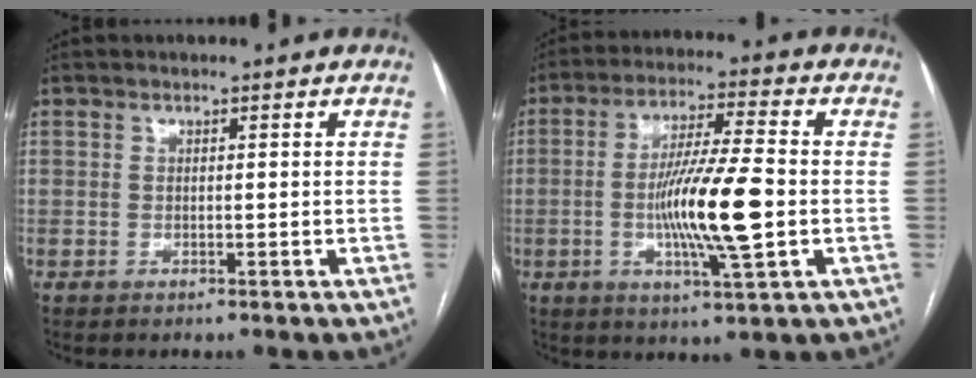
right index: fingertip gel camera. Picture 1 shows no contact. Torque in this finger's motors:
{"motor_torque": [0.81, 0.11, 0.40, 0.11]}